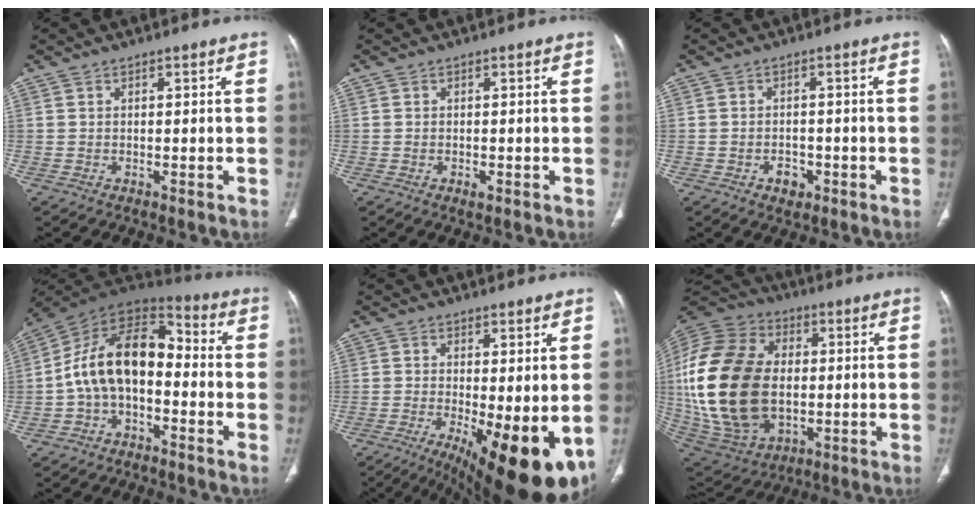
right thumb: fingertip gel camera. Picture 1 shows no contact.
{"total": 1.0, "force": [-0.4, 0.5, 0.7], "torque": [-0.013, -0.002, -0.004]}
{"total": 3.0, "force": [-1.3, 2.2, 1.5], "torque": [-0.010, 0.007, -0.015]}
{"total": 14.6, "force": [-2.3, 8.8, 11.4], "torque": [-0.183, 0.064, -0.052]}
{"total": 16.6, "force": [-4.8, 5.5, 14.9], "torque": [-0.181, -0.027, -0.051]}
{"total": 29.3, "force": [-0.2, 19.4, 22.0], "torque": [-0.462, -0.003, 0.015]}